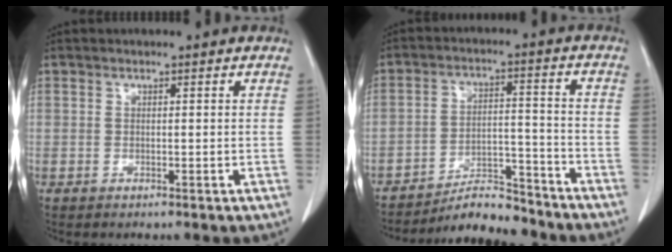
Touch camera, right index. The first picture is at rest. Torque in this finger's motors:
{"motor_torque": [0.02, 0.03, 0.07, 0.00]}